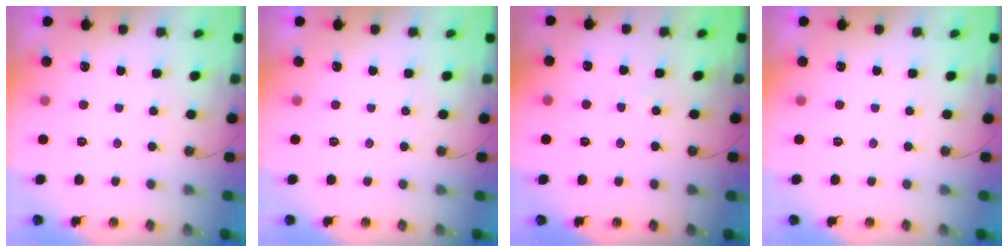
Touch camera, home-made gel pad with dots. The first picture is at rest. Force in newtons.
{"total": 0.0}
{"total": 1.9, "press": 1.9, "slide": 0.2}
{"total": 0.0}